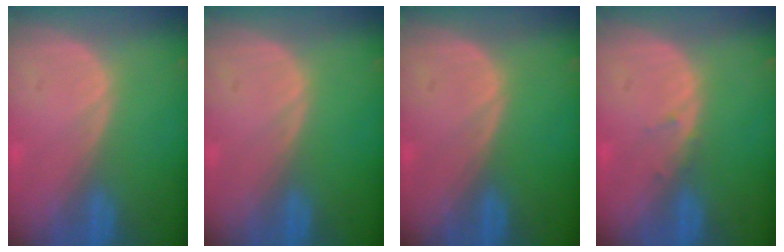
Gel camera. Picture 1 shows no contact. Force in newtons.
{"total": 0.0}
{"total": 0.0}
{"total": 0.9, "press": 0.6, "slide": 0.6}